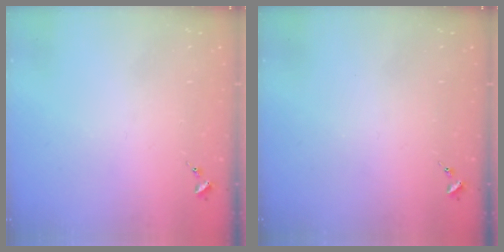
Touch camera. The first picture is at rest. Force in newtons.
{"total": 0.0}